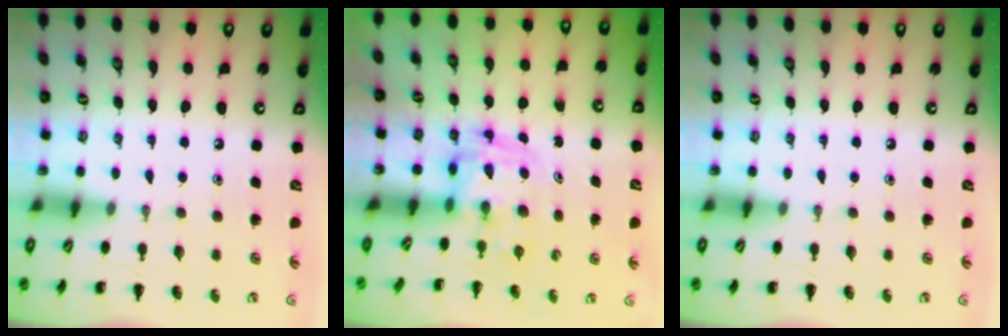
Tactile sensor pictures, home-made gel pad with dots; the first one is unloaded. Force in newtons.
{"total": 3.5, "press": 3.5, "slide": 0.6}
{"total": 0.0}